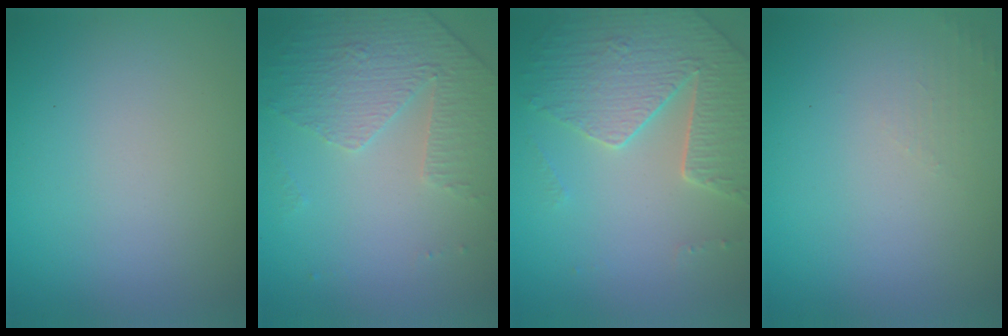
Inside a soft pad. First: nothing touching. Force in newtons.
{"total": 4.8, "press": 3.2, "slide": 3.5}
{"total": 4.9, "press": 4.5, "slide": 1.9}
{"total": 1.1, "press": 1.1, "slide": 0.3}